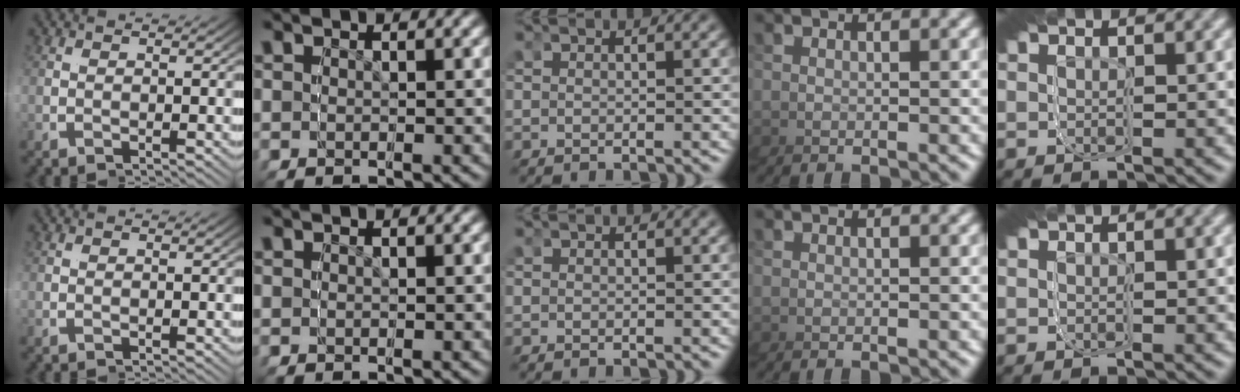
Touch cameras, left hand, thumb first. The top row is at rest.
{}